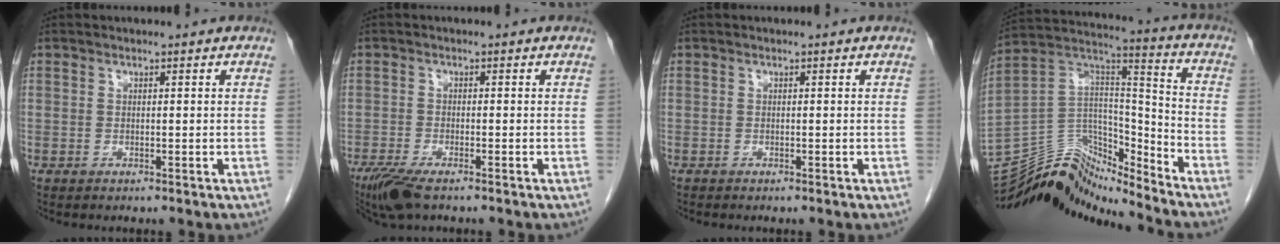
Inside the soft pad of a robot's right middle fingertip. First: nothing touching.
{"total": 5.6, "force": [-4.1, 1.1, 3.7], "torque": [-0.072, -0.015, -0.073]}
{"total": 1.6, "force": [1.6, -0.1, -0.1], "torque": [0.000, -0.004, 0.025]}
{"total": 12.3, "force": [-12.0, 2.1, 1.3], "torque": [-0.019, 0.092, -0.218]}